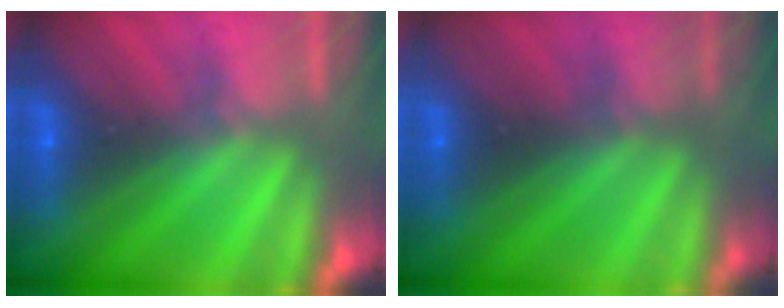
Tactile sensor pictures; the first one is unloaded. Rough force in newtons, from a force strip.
{"total": 2.9}